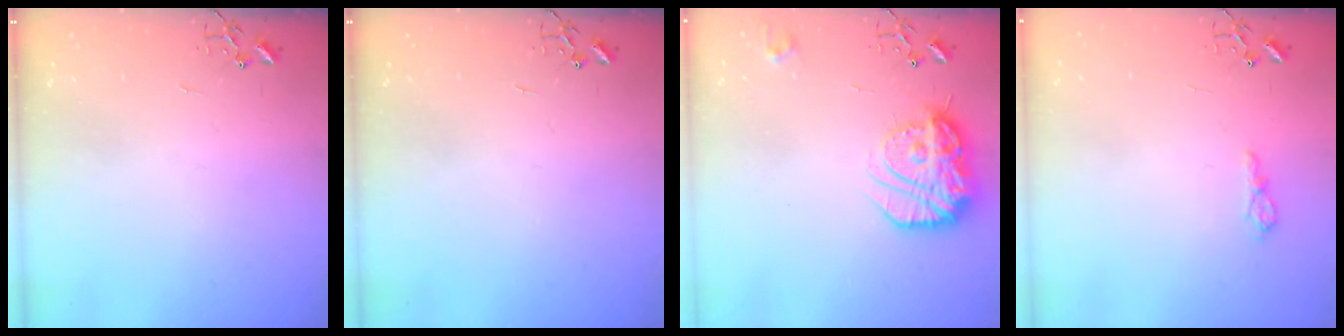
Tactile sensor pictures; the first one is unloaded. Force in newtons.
{"total": 0.0}
{"total": 19.8, "press": 19.7, "slide": 1.6}
{"total": 6.5, "press": 6.5, "slide": 0.7}